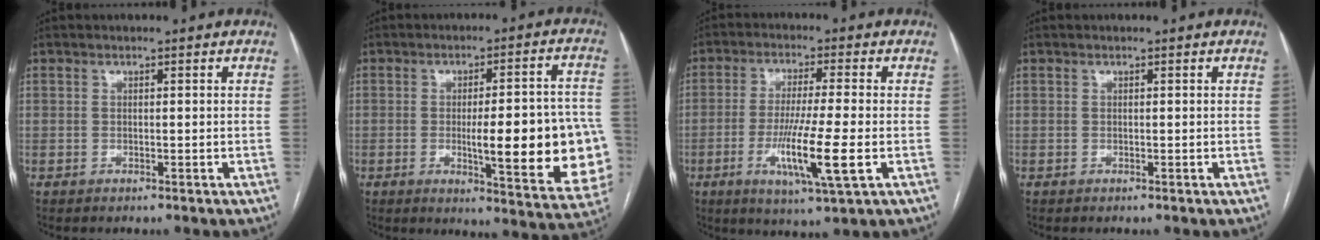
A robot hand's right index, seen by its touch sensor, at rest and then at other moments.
{"total": 18.4, "force": [-2.8, 3.6, 17.8], "torque": [-0.150, 0.019, -0.018]}
{"total": 10.9, "force": [-2.9, 0.0, 10.5], "torque": [-0.195, -0.025, -0.053]}
{"total": 0.0}